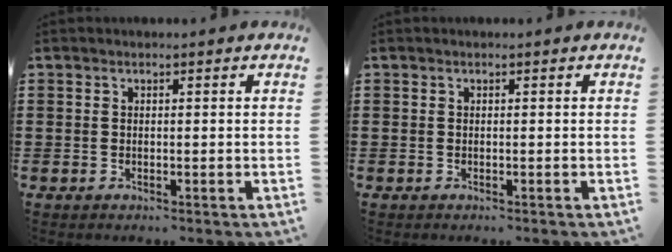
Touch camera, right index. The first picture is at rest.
{"total": 0.0}